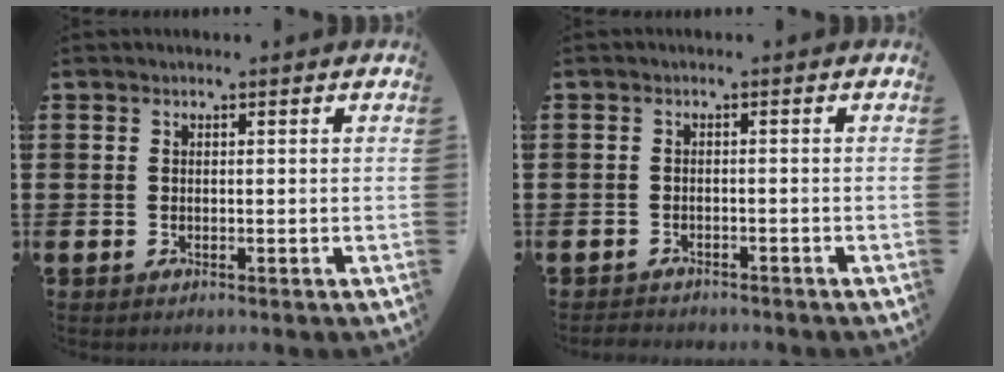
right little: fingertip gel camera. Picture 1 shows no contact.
{"total": 1.2, "force": [-1.2, 0.1, -0.1], "torque": [-0.002, 0.002, -0.026]}